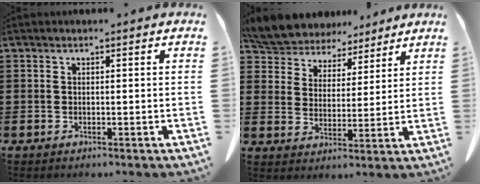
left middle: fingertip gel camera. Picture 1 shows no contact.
{"total": 7.7, "force": [7.3, 2.3, 0.8], "torque": [-0.058, -0.038, 0.137]}